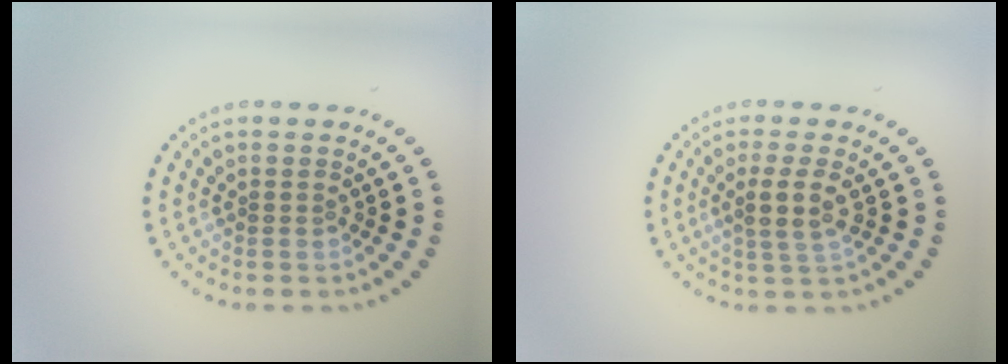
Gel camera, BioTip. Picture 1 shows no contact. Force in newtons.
{"total": 2.7, "press": 2.3, "slide": 1.5}